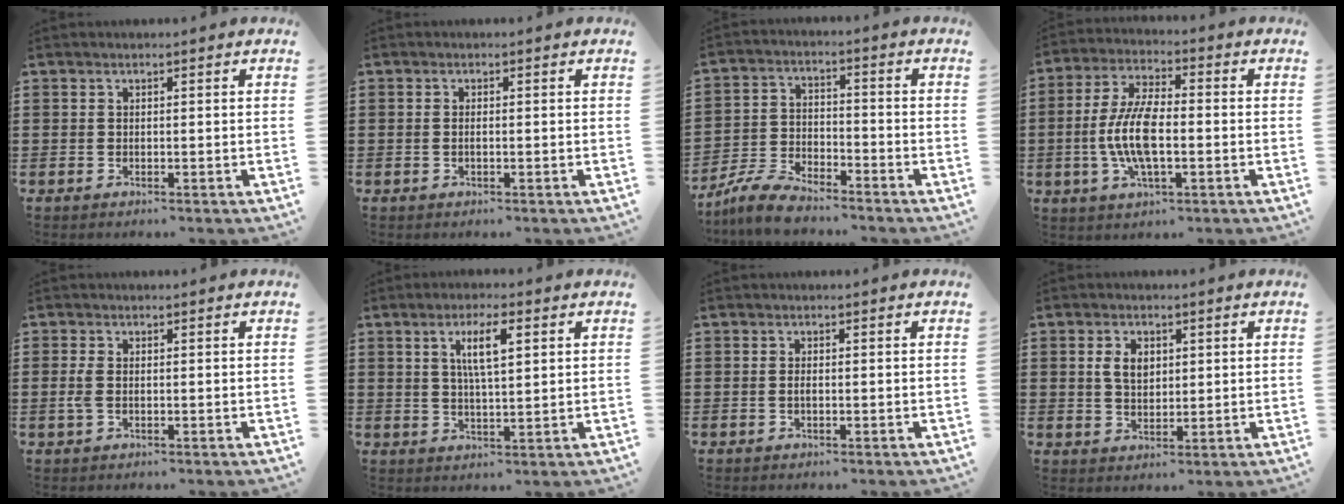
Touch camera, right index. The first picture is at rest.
{"total": 0.8, "force": [-0.1, 0.2, 0.7], "torque": [-0.014, -0.002, -0.002]}
{"total": 6.0, "force": [-5.5, 1.3, 2.1], "torque": [-0.053, 0.006, -0.109]}
{"total": 9.5, "force": [-1.5, 3.5, 8.7], "torque": [-0.198, -0.009, -0.034]}
{"total": 2.4, "force": [-0.3, 1.2, 2.1], "torque": [-0.064, -0.006, -0.012]}
{"total": 5.9, "force": [2.0, 1.4, 5.4], "torque": [-0.111, 0.007, 0.031]}
{"total": 0.7, "force": [-0.2, 0.3, 0.7], "torque": [-0.013, 0.000, -0.003]}
{"total": 3.9, "force": [0.9, 2.5, 2.9], "torque": [-0.063, 0.011, 0.016]}